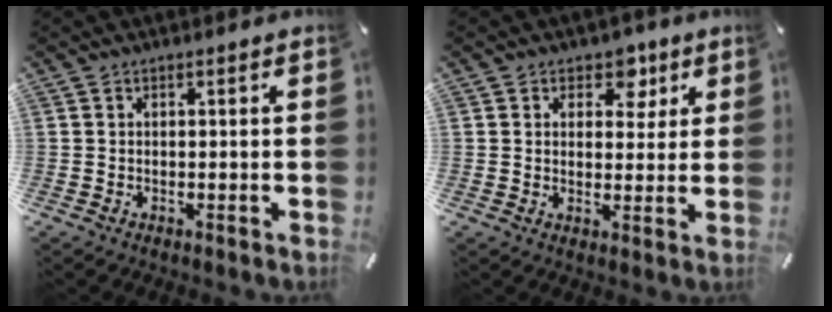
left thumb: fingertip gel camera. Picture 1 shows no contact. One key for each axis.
{"total": 6.1, "fx": 2.8, "fy": 4.8, "fz": 2.6, "tx": -0.010, "ty": -0.013, "tz": 0.040}